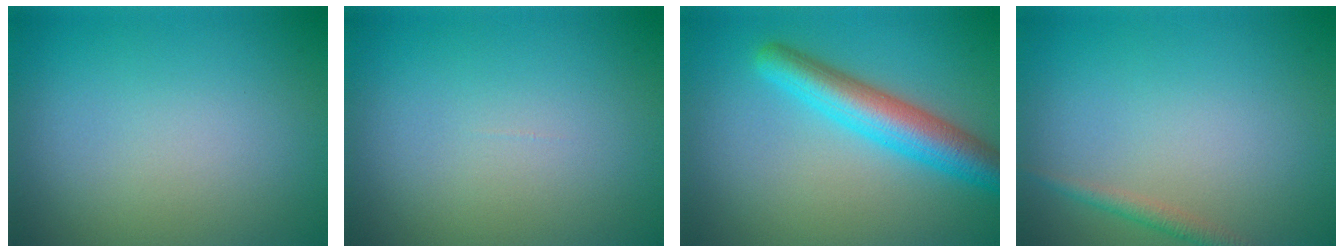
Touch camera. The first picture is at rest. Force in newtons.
{"total": 0.0}
{"total": 5.7, "press": 5.7, "slide": 0.2}
{"total": 1.4, "press": 1.4, "slide": 0.0}